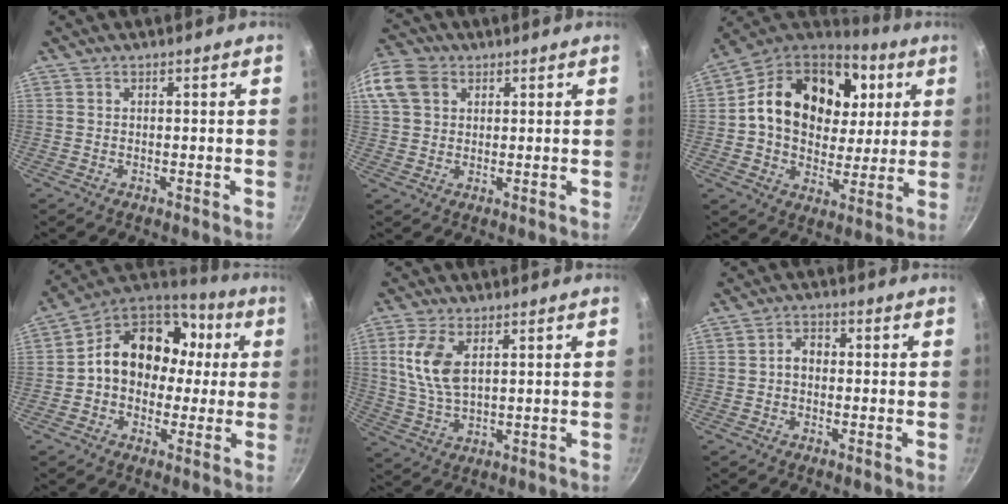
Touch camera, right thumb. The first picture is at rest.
{"total": 13.7, "force": [5.1, 10.4, 7.3], "torque": [-0.169, 0.028, 0.089]}
{"total": 22.6, "force": [5.9, 17.0, 13.7], "torque": [-0.214, 0.004, 0.092]}
{"total": 17.4, "force": [1.5, 14.0, 10.2], "torque": [-0.122, 0.051, 0.011]}
{"total": 8.8, "force": [2.7, 4.4, 7.1], "torque": [-0.144, -0.011, 0.059]}
{"total": 3.1, "force": [-0.4, 2.3, 2.0], "torque": [-0.021, 0.013, -0.013]}